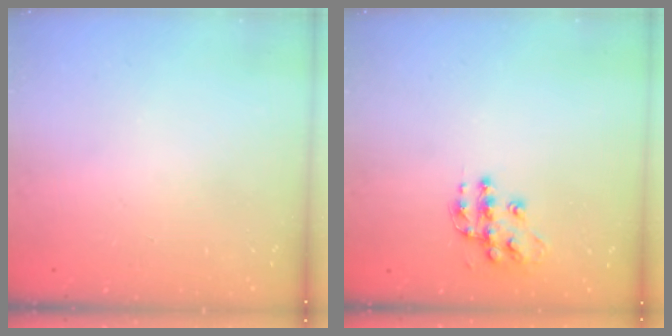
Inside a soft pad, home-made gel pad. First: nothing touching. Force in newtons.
{"total": 11.8, "press": 11.8, "slide": 0.6}